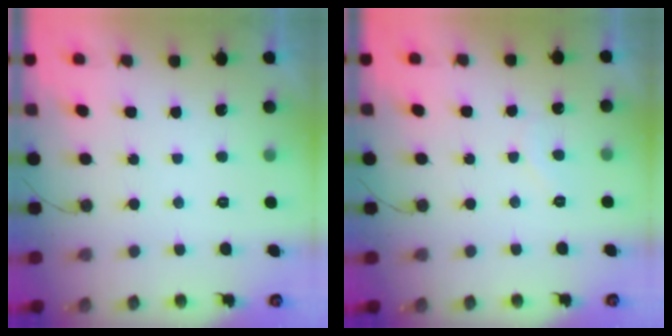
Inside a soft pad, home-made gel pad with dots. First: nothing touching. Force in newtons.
{"total": 4.7, "press": 4.7, "slide": 0.4}